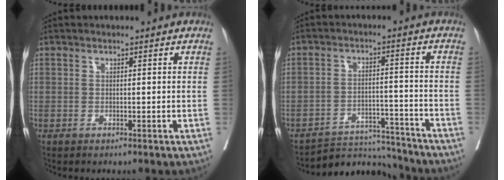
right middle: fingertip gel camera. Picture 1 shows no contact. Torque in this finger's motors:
{"motor_torque": [-0.09, -0.49, -0.29, -0.06]}